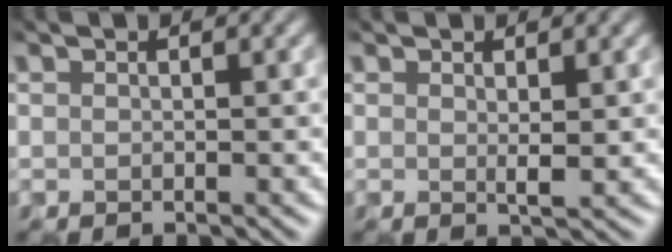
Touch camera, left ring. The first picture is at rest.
{"total": 1.1, "force": [0.4, 0.1, 1.0], "torque": [-0.017, -0.003, 0.008]}